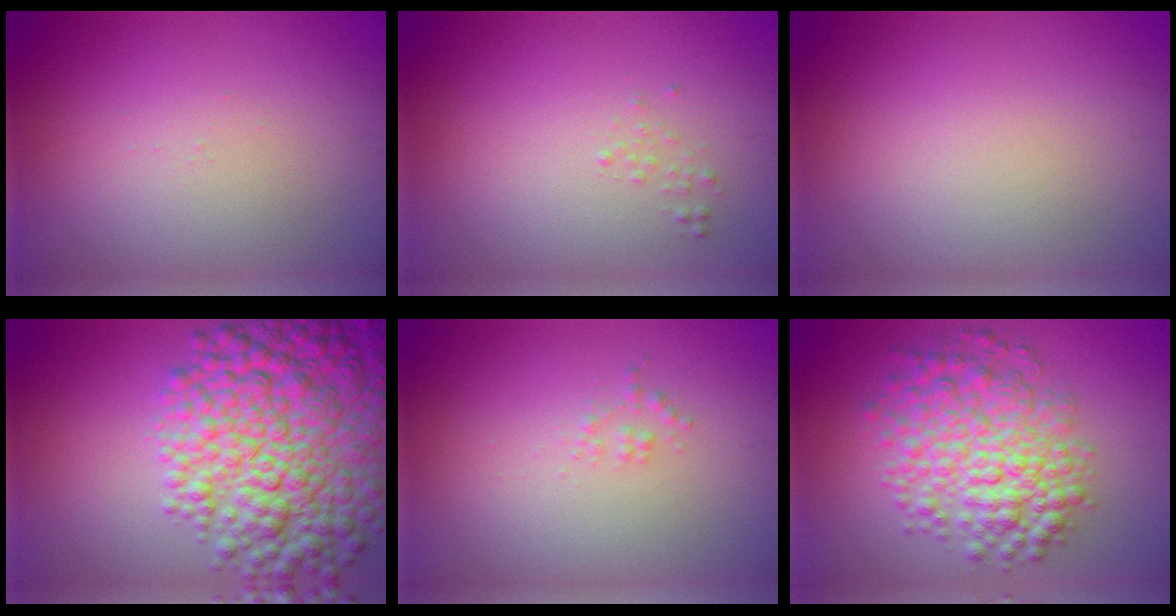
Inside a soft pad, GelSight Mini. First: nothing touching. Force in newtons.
{"total": 0.6, "press": 0.6, "slide": 0.1}
{"total": 0.0}
{"total": 10.5, "press": 10.4, "slide": 0.3}
{"total": 0.7, "press": 0.7, "slide": 0.0}
{"total": 7.0, "press": 7.0, "slide": 0.2}